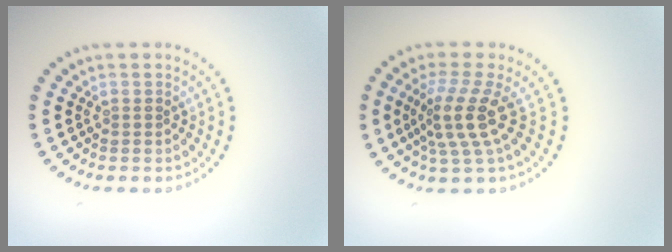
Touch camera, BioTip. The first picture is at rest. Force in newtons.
{"total": 3.8, "press": 2.9, "slide": 2.4}